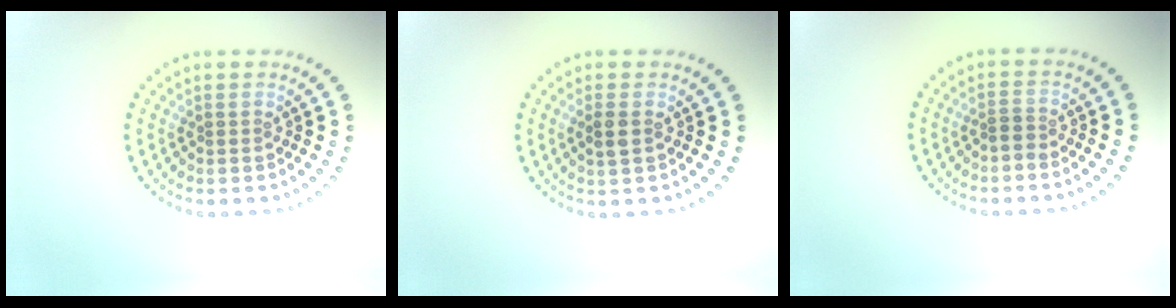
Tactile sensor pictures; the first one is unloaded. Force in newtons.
{"total": 1.3, "press": 1.3, "slide": 0.3}
{"total": 0.8, "press": 0.5, "slide": 0.6}